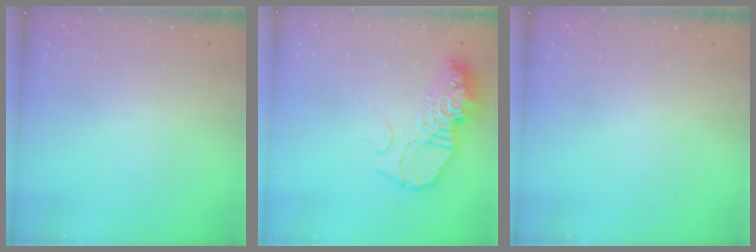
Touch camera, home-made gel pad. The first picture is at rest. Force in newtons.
{"total": 13.5, "press": 13.4, "slide": 1.4}
{"total": 0.0}